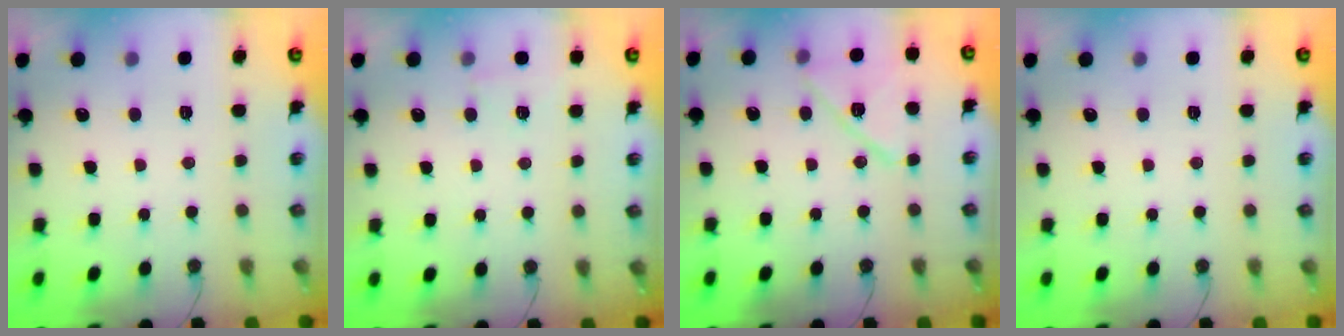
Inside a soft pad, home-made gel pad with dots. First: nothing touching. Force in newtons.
{"total": 3.8, "press": 3.7, "slide": 0.5}
{"total": 13.2, "press": 13.2, "slide": 0.6}
{"total": 0.0}